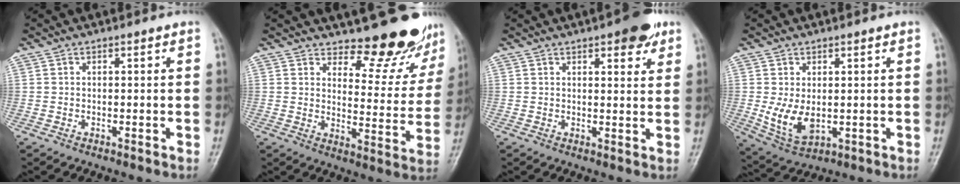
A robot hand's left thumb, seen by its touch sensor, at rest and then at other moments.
{"total": 13.7, "force": [12.3, 4.3, 4.4], "torque": [-0.015, -0.117, 0.153]}
{"total": 6.4, "force": [3.8, 2.4, 4.6], "torque": [-0.041, -0.014, 0.043]}
{"total": 7.5, "force": [0.4, 4.6, 5.9], "torque": [-0.103, -0.018, 0.024]}